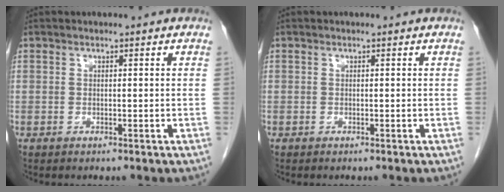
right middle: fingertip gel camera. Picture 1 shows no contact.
{"total": 0.0}